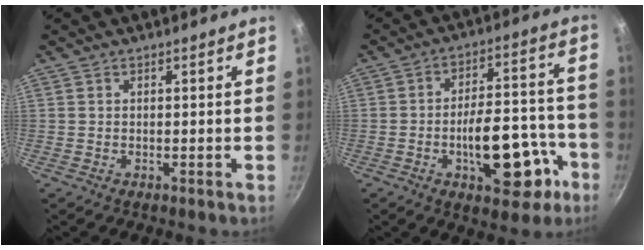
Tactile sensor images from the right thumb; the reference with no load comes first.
{"total": 16.8, "force": [-6.6, 7.9, 13.3], "torque": [-0.149, 0.056, -0.085]}